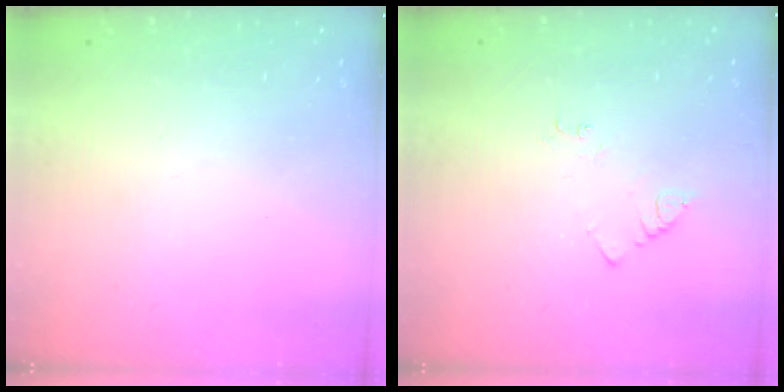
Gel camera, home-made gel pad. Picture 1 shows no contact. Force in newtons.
{"total": 2.7, "press": 2.7, "slide": 0.4}